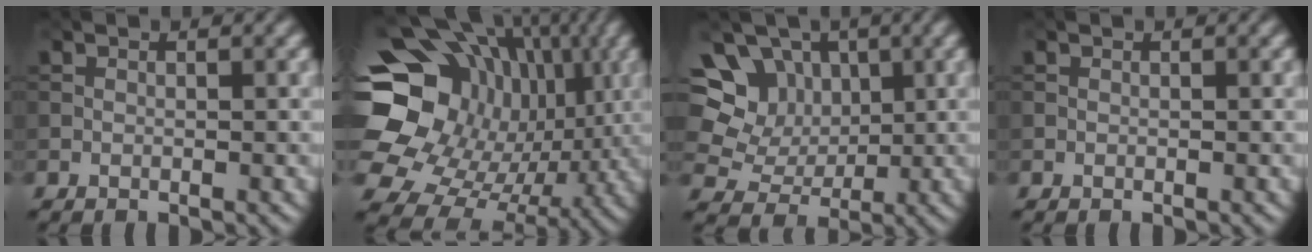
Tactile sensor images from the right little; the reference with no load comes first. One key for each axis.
{"total": 21.7, "fx": 2.9, "fy": 18.3, "fz": 11.4, "tx": -0.247, "ty": 0.021, "tz": 0.042}
{"total": 10.4, "fx": 4.3, "fy": 8.4, "fz": 4.4, "tx": -0.096, "ty": 0.021, "tz": 0.071}
{"total": 0.0}